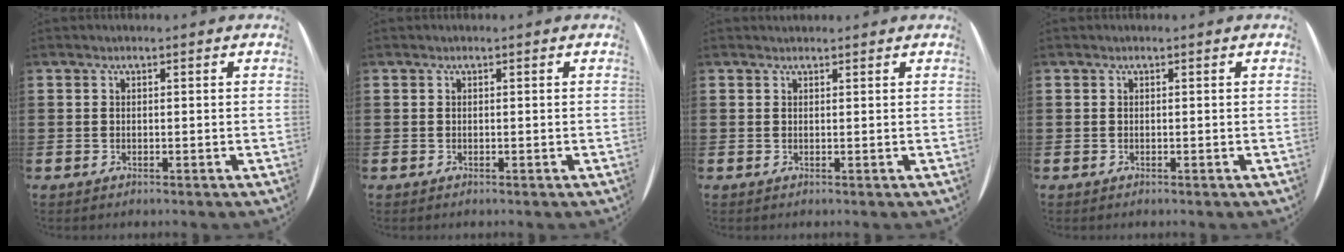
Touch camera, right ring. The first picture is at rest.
{"total": 0.0}
{"total": 0.6, "force": [0.5, 0.0, -0.1], "torque": [0.001, 0.003, 0.011]}
{"total": 0.0}